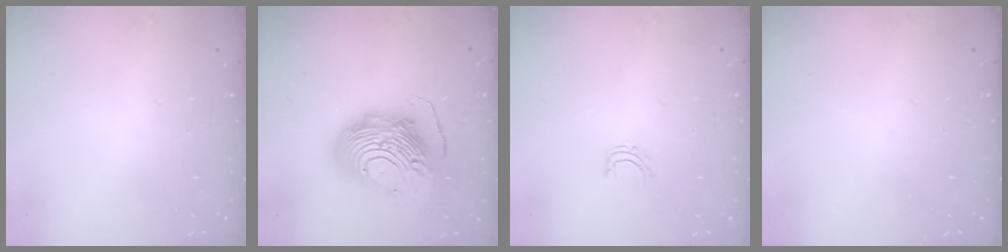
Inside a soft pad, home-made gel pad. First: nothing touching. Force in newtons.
{"total": 19.8, "press": 19.7, "slide": 1.9}
{"total": 4.4, "press": 4.4, "slide": 0.3}
{"total": 0.0}